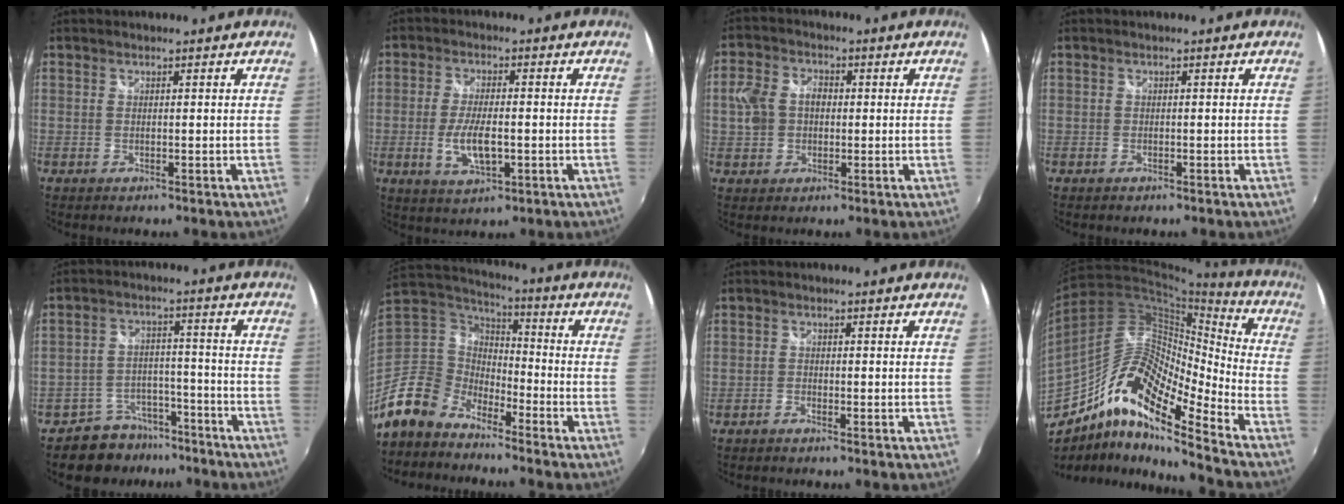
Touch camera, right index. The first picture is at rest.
{"total": 7.1, "force": [-1.6, 2.7, 6.3], "torque": [-0.129, -0.009, -0.026]}
{"total": 6.9, "force": [0.1, 5.7, 3.9], "torque": [-0.083, 0.018, 0.003]}
{"total": 0.7, "force": [-0.5, 0.5, 0.1], "torque": [-0.003, -0.002, -0.009]}
{"total": 8.9, "force": [-7.3, 5.1, 1.0], "torque": [-0.027, 0.028, -0.104]}
{"total": 13.3, "force": [-9.8, 7.9, 4.3], "torque": [-0.115, 0.014, -0.193]}
{"total": 0.9, "force": [-0.8, 0.2, 0.1], "torque": [-0.004, 0.000, -0.018]}
{"total": 16.4, "force": [-10.1, 3.6, 12.4], "torque": [-0.217, 0.007, -0.207]}